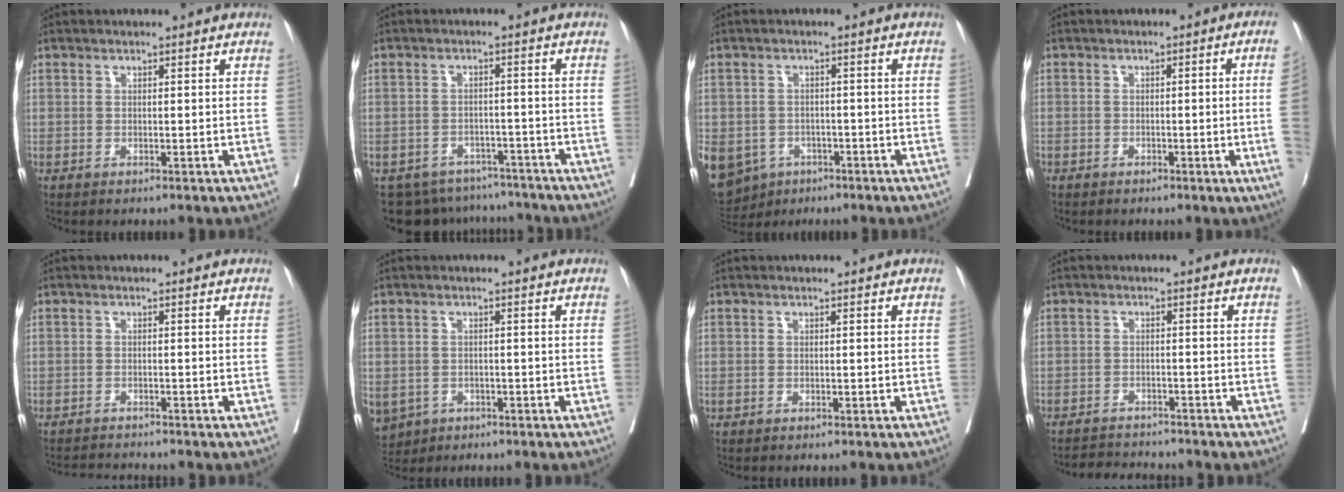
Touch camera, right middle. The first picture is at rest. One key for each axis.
{"total": 9.9, "fx": -8.9, "fy": 4.3, "fz": 0.7, "tx": -0.003, "ty": 0.013, "tz": -0.112}
{"total": 14.3, "fx": -7.0, "fy": 11.4, "fz": 5.0, "tx": -0.151, "ty": -0.004, "tz": -0.092}
{"total": 5.5, "fx": -1.2, "fy": -0.9, "fz": 5.3, "tx": -0.058, "ty": 0.000, "tz": -0.019}
{"total": 3.2, "fx": -3.1, "fy": -0.6, "fz": 0.1, "tx": 0.000, "ty": -0.016, "tz": -0.052}
{"total": 8.0, "fx": -3.7, "fy": 6.5, "fz": 2.8, "tx": -0.079, "ty": -0.001, "tz": -0.051}
{"total": 0.0}
{"total": 5.2, "fx": -5.1, "fy": 0.4, "fz": 0.7, "tx": -0.009, "ty": -0.008, "tz": -0.081}